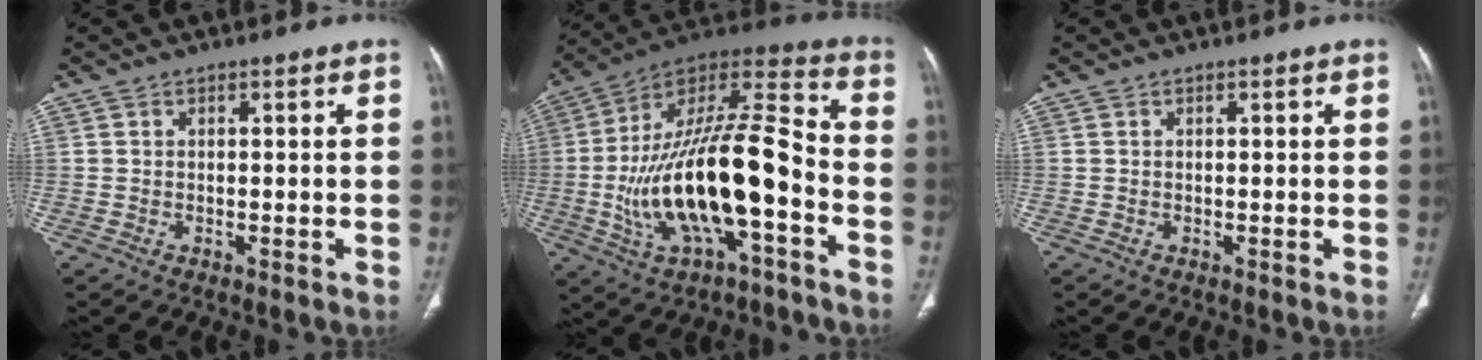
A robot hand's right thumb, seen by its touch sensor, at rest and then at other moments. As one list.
[{"total": 24.5, "force": [-6.1, 8.8, 22.1], "torque": [-0.418, 0.051, -0.095]}, {"total": 0.0}]